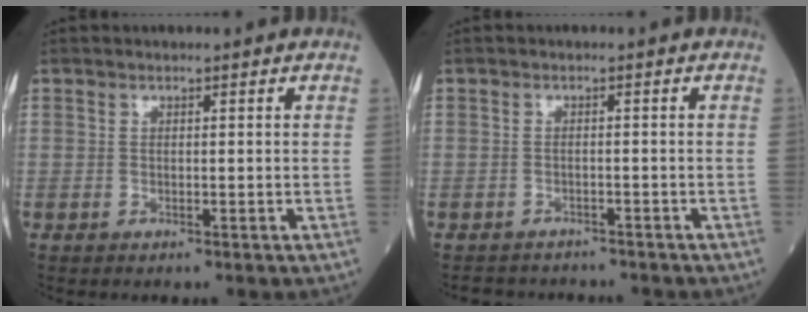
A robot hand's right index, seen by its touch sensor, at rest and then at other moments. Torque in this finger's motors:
{"motor_torque": [-0.14, -0.15, -0.18, -0.18]}